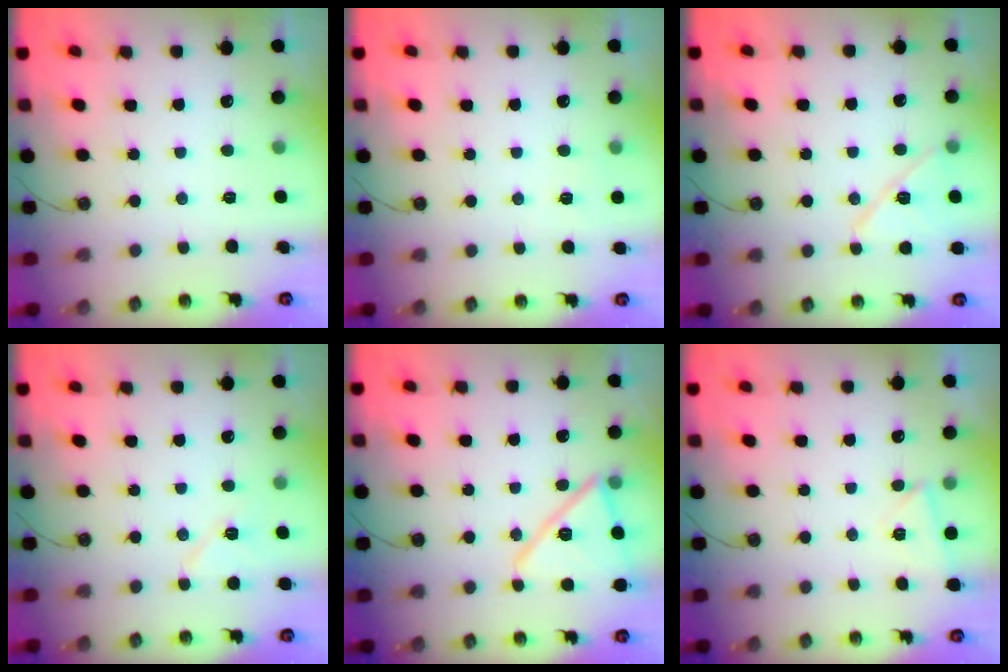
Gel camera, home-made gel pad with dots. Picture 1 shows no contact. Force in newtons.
{"total": 2.5, "press": 2.4, "slide": 0.4}
{"total": 11.4, "press": 11.3, "slide": 1.0}
{"total": 6.8, "press": 6.6, "slide": 1.7}
{"total": 15.2, "press": 15.2, "slide": 0.8}
{"total": 4.2, "press": 3.3, "slide": 2.6}